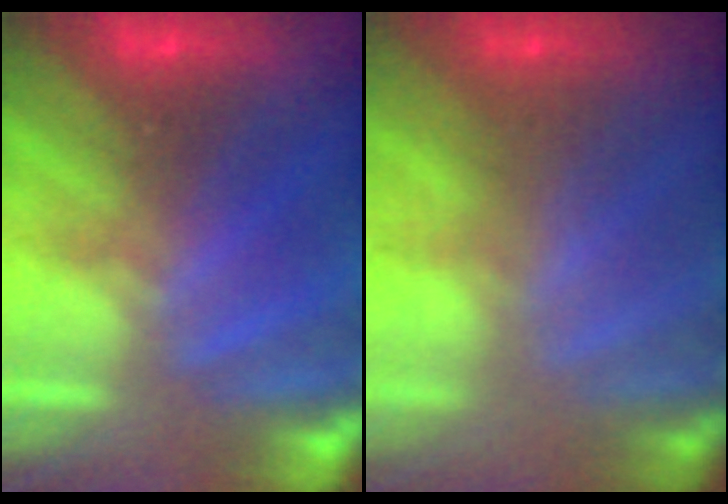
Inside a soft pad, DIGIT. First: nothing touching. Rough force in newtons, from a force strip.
{"total": 2.9}